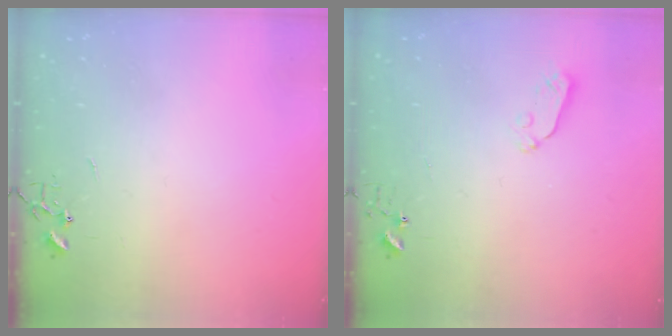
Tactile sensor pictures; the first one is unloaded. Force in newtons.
{"total": 3.8, "press": 3.8, "slide": 0.6}